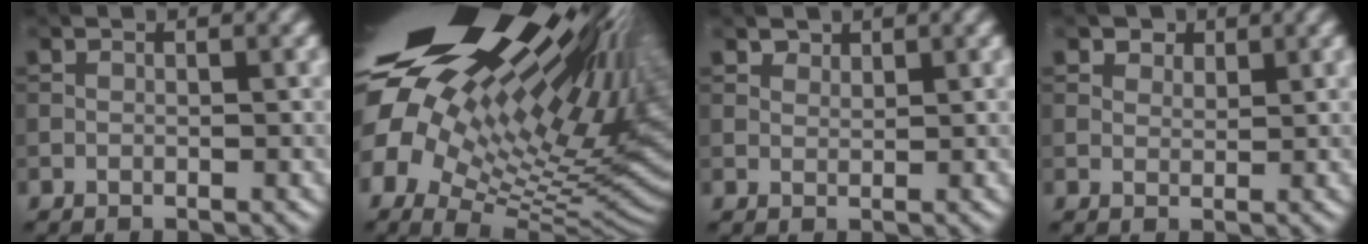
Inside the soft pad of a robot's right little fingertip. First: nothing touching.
{"total": 21.8, "force": [8.2, 10.3, 17.3], "torque": [-0.295, 0.011, 0.167]}
{"total": 1.1, "force": [1.0, 0.5, 0.2], "torque": [-0.005, 0.000, 0.020]}
{"total": 2.3, "force": [1.7, 1.3, 0.8], "torque": [-0.017, -0.009, 0.031]}